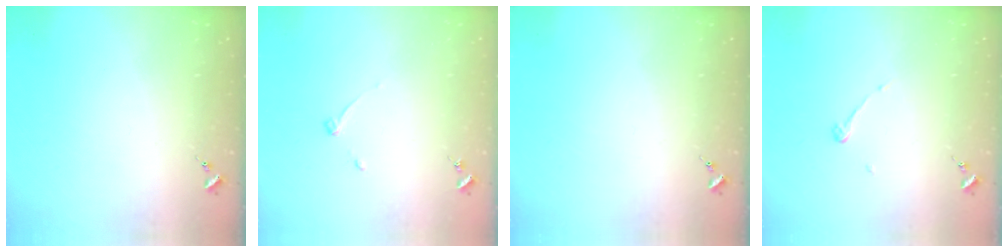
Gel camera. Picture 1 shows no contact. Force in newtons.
{"total": 3.3, "press": 3.2, "slide": 0.6}
{"total": 0.0}
{"total": 3.8, "press": 3.8, "slide": 0.3}